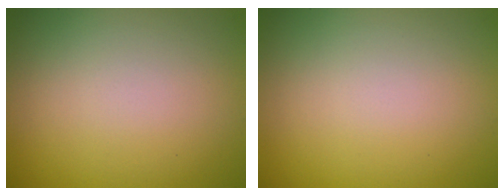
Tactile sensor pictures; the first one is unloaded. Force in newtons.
{"total": 0.0}